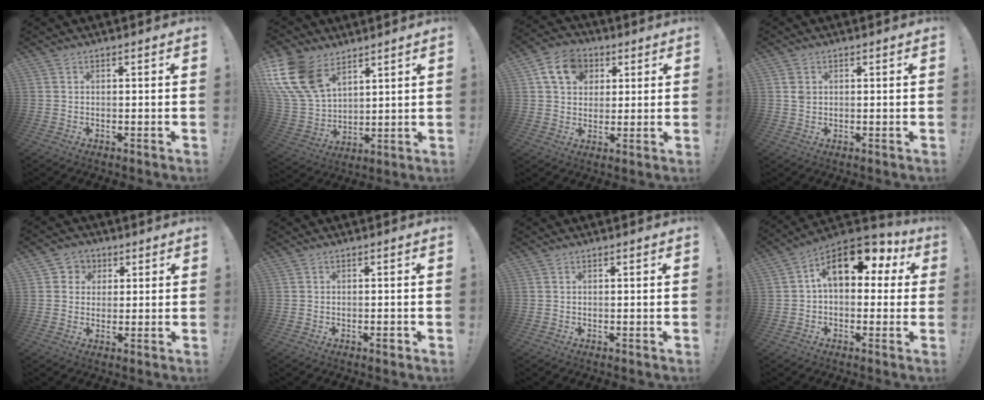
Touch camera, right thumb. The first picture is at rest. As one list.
[{"total": 18.0, "force": [9.8, 11.2, 10.1], "torque": [-0.216, -0.050, 0.188]}, {"total": 11.4, "force": [4.5, 9.0, 5.3], "torque": [-0.079, -0.009, 0.089]}, {"total": 1.8, "force": [0.7, 1.5, 0.9], "torque": [-0.007, -0.001, 0.011]}, {"total": 4.7, "force": [0.8, 4.6, 0.8], "torque": [-0.006, -0.005, 0.015]}, {"total": 1.1, "force": [-0.8, 0.2, 0.7], "torque": [-0.015, 0.004, -0.012]}, {"total": 0.0}, {"total": 14.7, "force": [5.4, 8.4, 10.7], "torque": [-0.156, -0.013, 0.099]}]